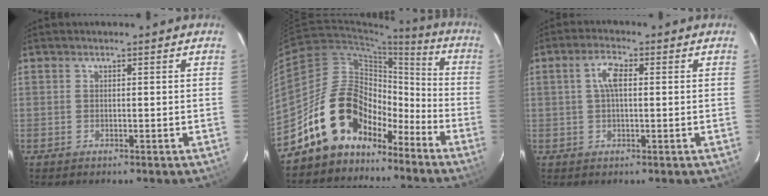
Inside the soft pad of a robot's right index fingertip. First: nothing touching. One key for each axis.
{"total": 16.1, "fx": -11.2, "fy": 10.0, "fz": 5.9, "tx": -0.110, "ty": 0.042, "tz": -0.177}
{"total": 4.0, "fx": 0.7, "fy": 1.6, "fz": 3.6, "tx": -0.073, "ty": 0.011, "tz": 0.013}